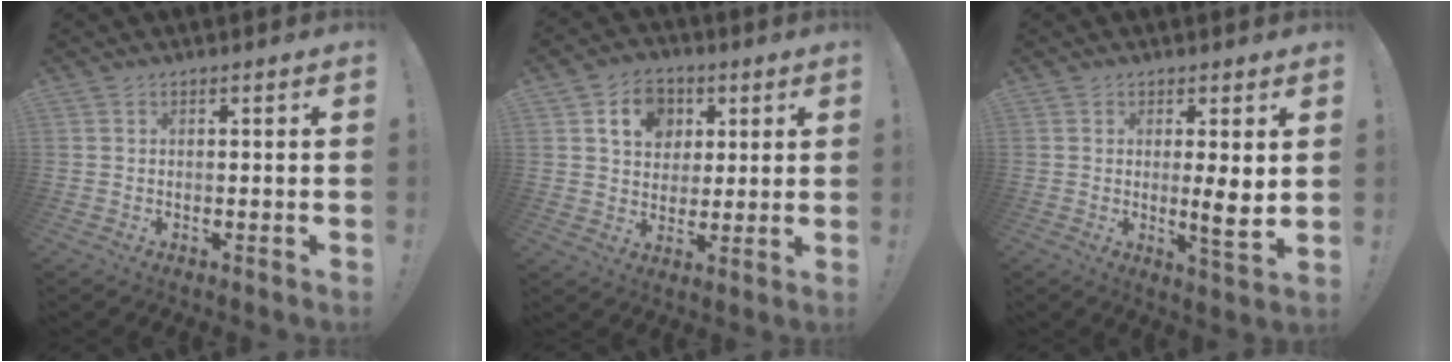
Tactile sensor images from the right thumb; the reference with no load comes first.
{"total": 11.6, "force": [4.6, 9.3, 5.1], "torque": [-0.069, -0.012, 0.088]}
{"total": 6.1, "force": [0.4, 0.4, 6.1], "torque": [-0.090, -0.016, 0.008]}